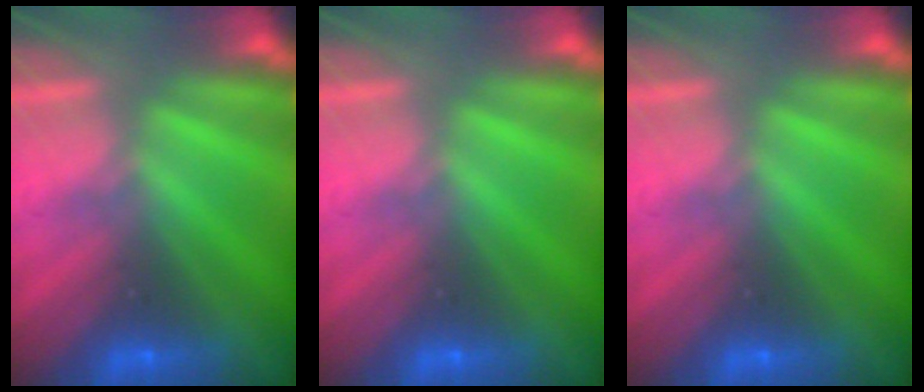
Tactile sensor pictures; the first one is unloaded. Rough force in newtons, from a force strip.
{"total": 0.0}
{"total": 0.0}